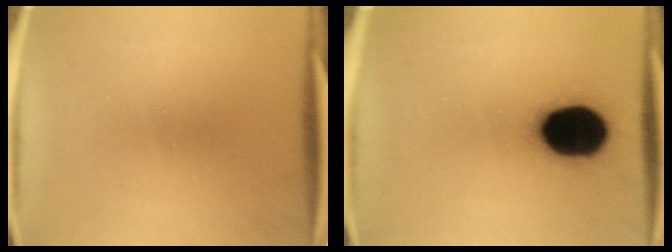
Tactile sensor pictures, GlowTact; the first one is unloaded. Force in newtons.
{"total": 19.6}